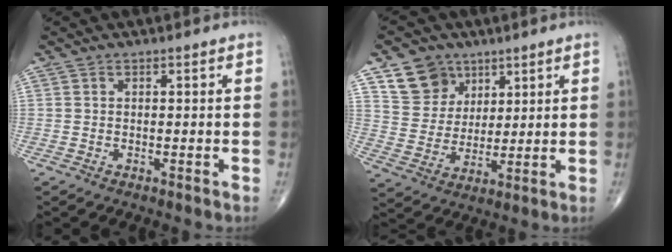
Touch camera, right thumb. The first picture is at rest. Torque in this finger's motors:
{"motor_torque": [-1.25, 0.76, -0.28, 0.26, 0.02]}